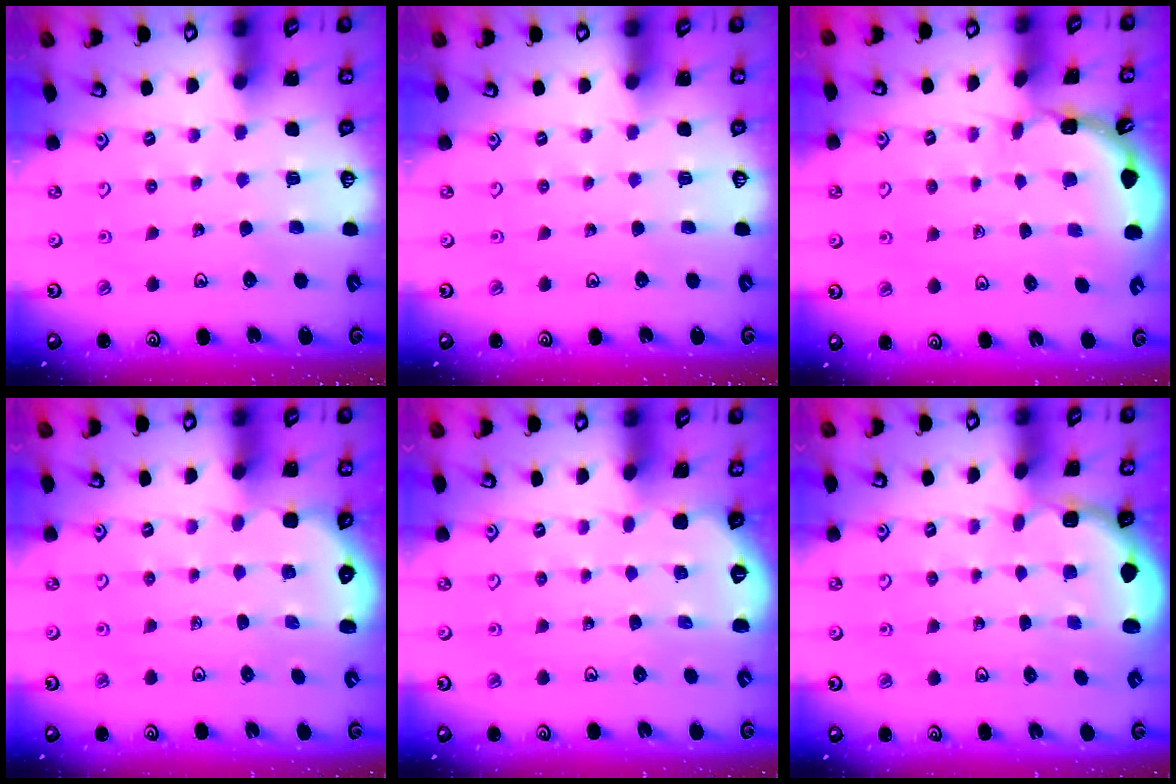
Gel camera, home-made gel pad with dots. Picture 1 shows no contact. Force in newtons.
{"total": 0.0}
{"total": 1.7, "press": 1.7, "slide": 0.1}
{"total": 2.6, "press": 2.5, "slide": 0.5}
{"total": 0.0}
{"total": 1.9, "press": 1.8, "slide": 0.7}